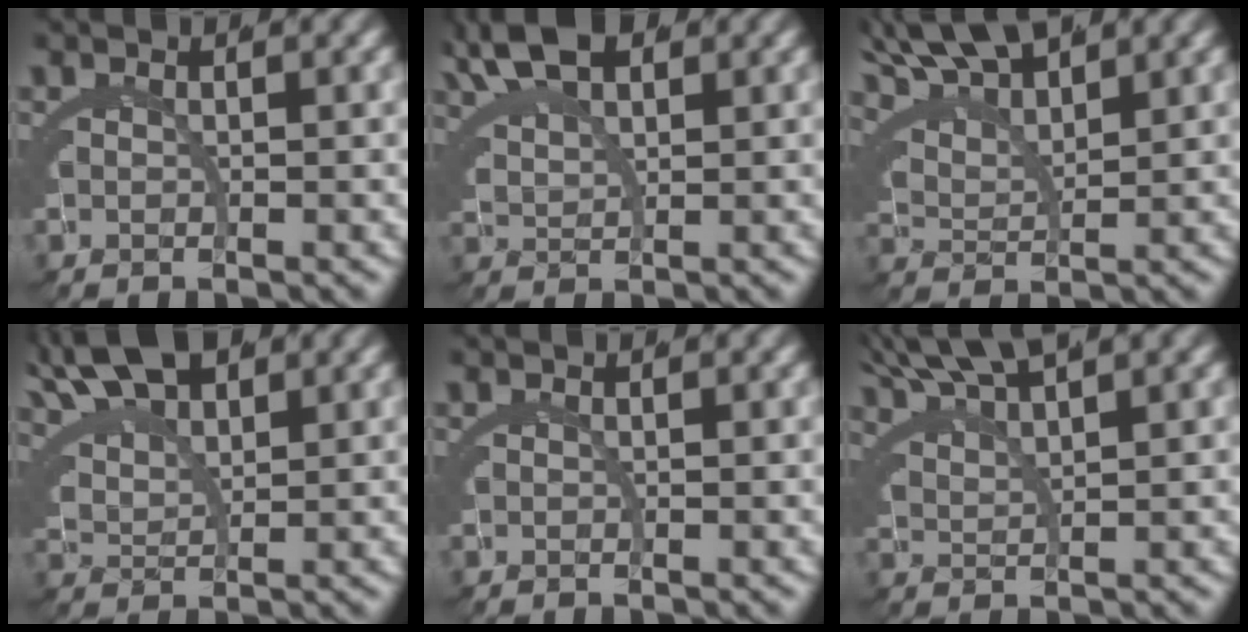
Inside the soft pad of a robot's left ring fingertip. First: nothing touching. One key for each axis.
{"total": 4.4, "fx": 3.7, "fy": 0.9, "fz": 2.2, "tx": -0.049, "ty": 0.005, "tz": 0.071}
{"total": 5.8, "fx": 5.4, "fy": 0.6, "fz": 2.0, "tx": -0.036, "ty": 0.021, "tz": 0.090}
{"total": 5.3, "fx": 4.9, "fy": -0.8, "fz": 1.9, "tx": -0.022, "ty": 0.003, "tz": 0.097}
{"total": 0.0}
{"total": 4.7, "fx": 4.4, "fy": -1.3, "fz": 1.0, "tx": -0.010, "ty": 0.017, "tz": 0.080}